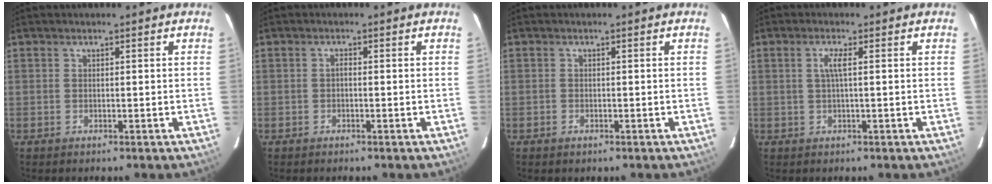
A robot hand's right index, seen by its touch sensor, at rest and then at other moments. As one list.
[{"total": 0.7, "force": [-0.3, 0.3, 0.5], "torque": [-0.008, 0.005, -0.007]}, {"total": 1.0, "force": [-0.6, 0.7, 0.3], "torque": [-0.006, 0.000, -0.007]}, {"total": 2.1, "force": [0.3, -0.2, 2.1], "torque": [-0.041, 0.001, 0.003]}]